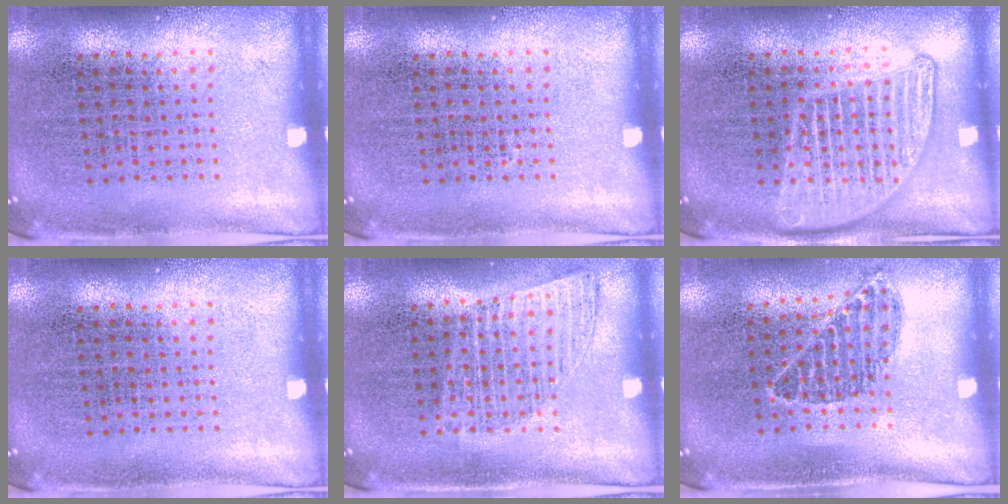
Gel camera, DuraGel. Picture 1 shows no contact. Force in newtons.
{"total": 0.0}
{"total": 3.1, "press": 3.1, "slide": 0.3}
{"total": 0.0}
{"total": 1.0, "press": 1.0, "slide": 0.2}
{"total": 0.8, "press": 0.7, "slide": 0.4}